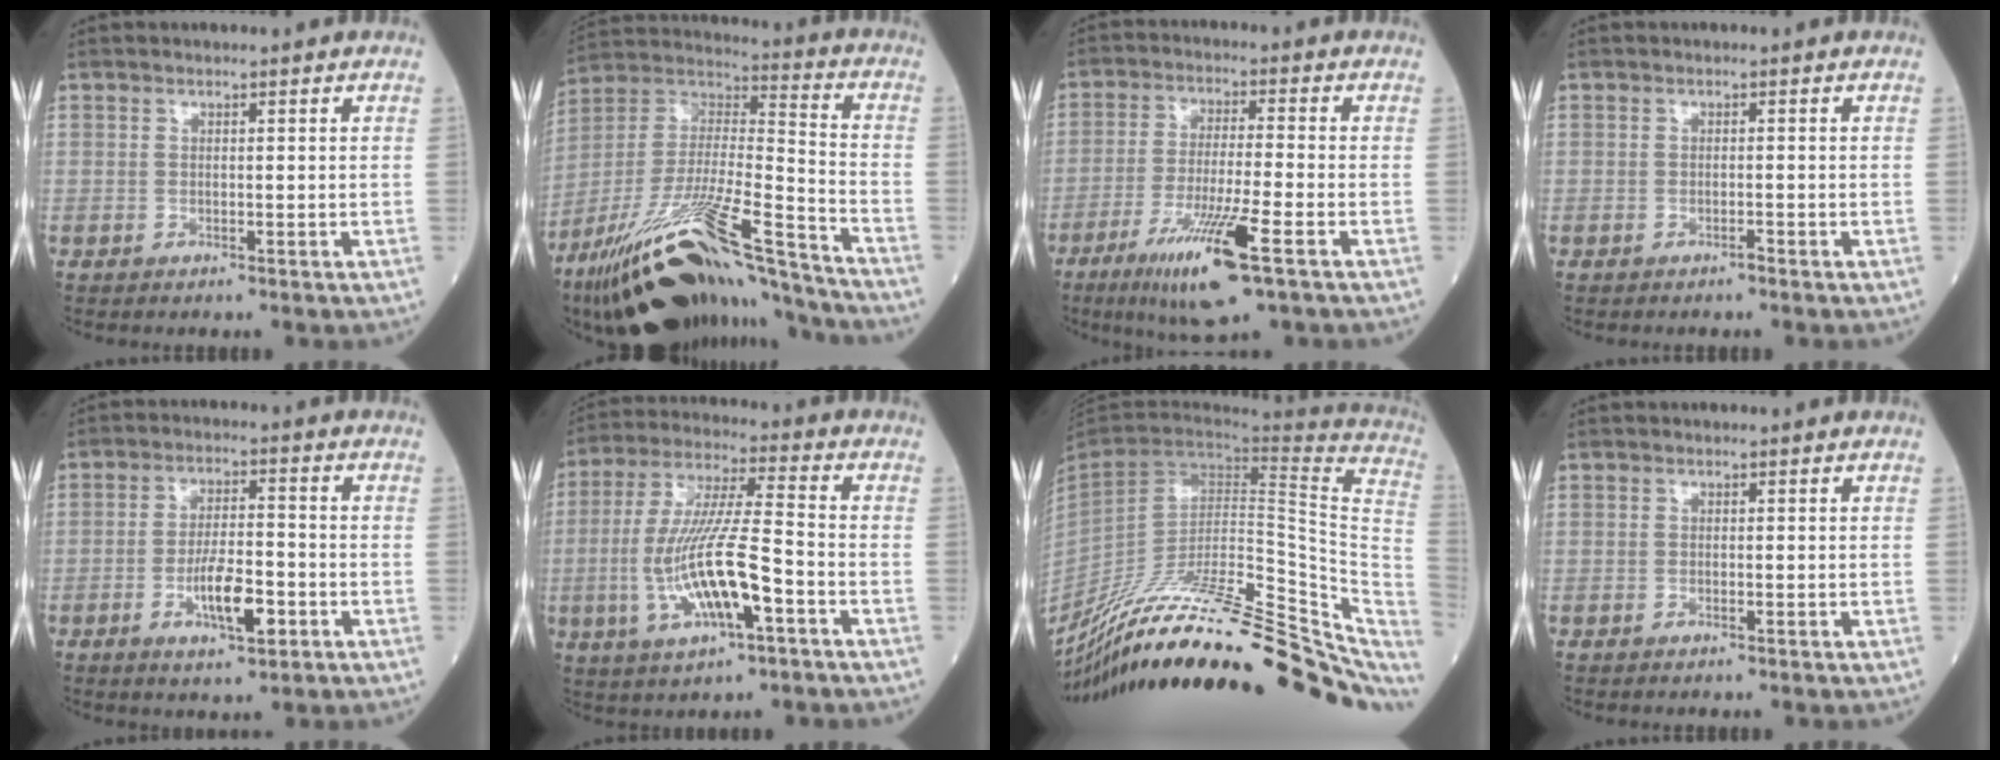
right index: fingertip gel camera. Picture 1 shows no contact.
{"total": 26.1, "force": [-20.0, 3.4, 16.4], "torque": [-0.294, -0.028, -0.350]}
{"total": 12.3, "force": [-6.3, 0.5, 10.5], "torque": [-0.201, -0.030, -0.109]}
{"total": 0.6, "force": [-0.5, 0.0, 0.4], "torque": [-0.008, -0.001, -0.008]}
{"total": 7.9, "force": [-2.9, 2.1, 7.0], "torque": [-0.131, -0.001, -0.048]}
{"total": 14.2, "force": [-4.1, 2.2, 13.4], "torque": [-0.271, -0.006, -0.072]}
{"total": 33.6, "force": [-25.8, 7.7, 20.1], "torque": [-0.240, -0.028, -0.377]}
{"total": 0.0}